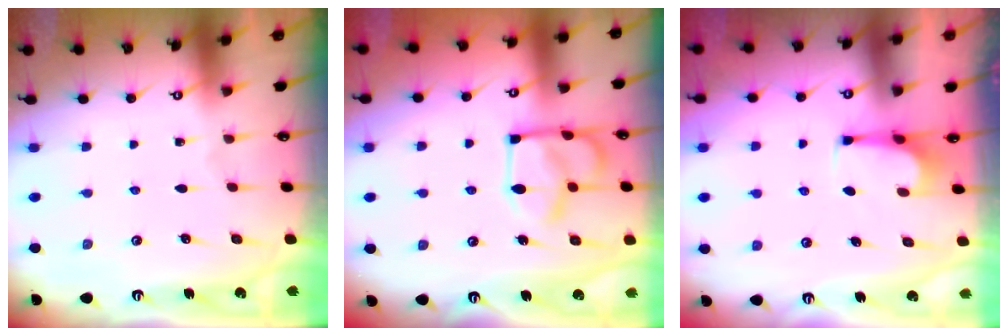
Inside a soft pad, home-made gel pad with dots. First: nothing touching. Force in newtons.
{"total": 12.9, "press": 12.8, "slide": 0.8}
{"total": 0.7, "press": 0.7, "slide": 0.3}